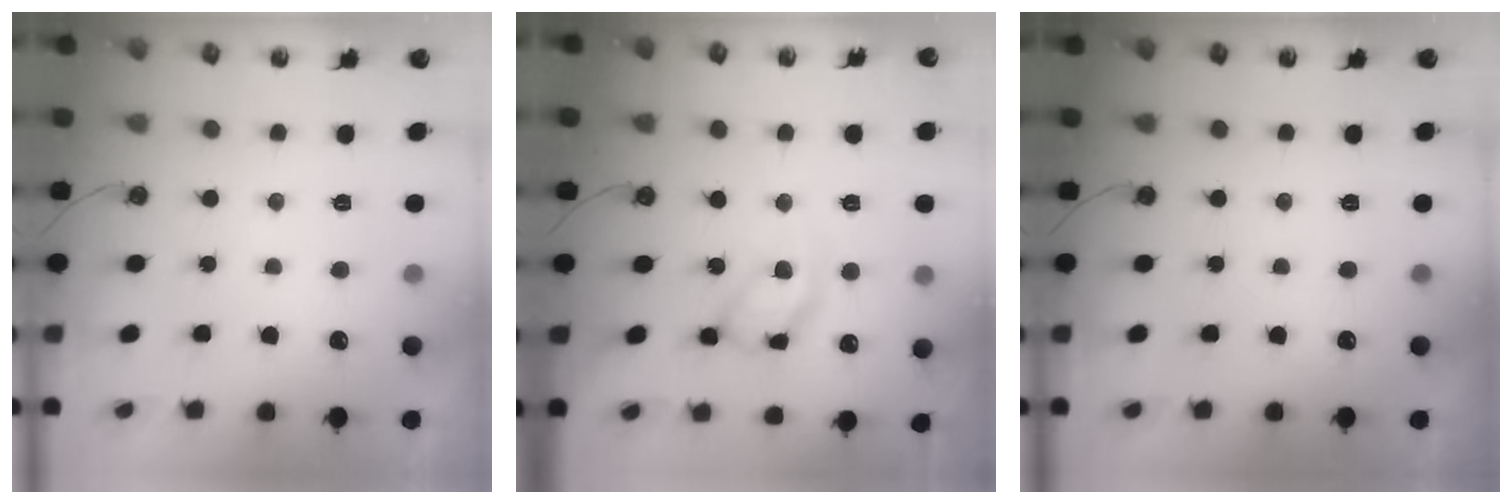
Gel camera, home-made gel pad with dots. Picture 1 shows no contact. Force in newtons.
{"total": 10.7, "press": 10.7, "slide": 1.0}
{"total": 0.0}